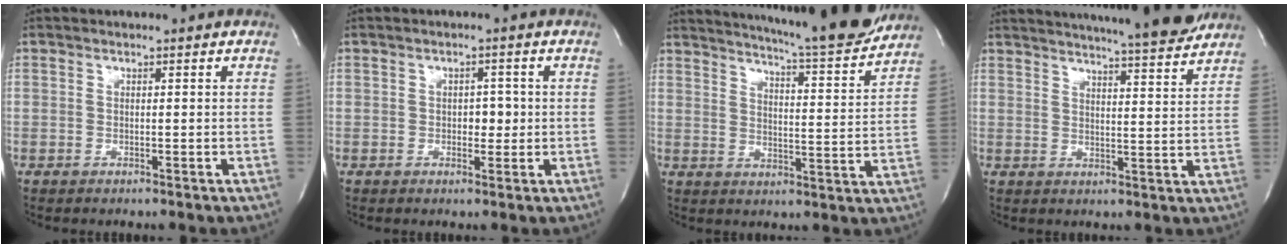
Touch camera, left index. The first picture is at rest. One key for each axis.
{"total": 2.2, "fx": 0.0, "fy": 1.4, "fz": 1.7, "tx": -0.019, "ty": 0.002, "tz": 0.001}
{"total": 18.4, "fx": 16.9, "fy": 0.3, "fz": 7.4, "tx": -0.118, "ty": -0.045, "tz": 0.222}
{"total": 17.0, "fx": 15.5, "fy": 0.1, "fz": 6.9, "tx": -0.112, "ty": -0.021, "tz": 0.202}